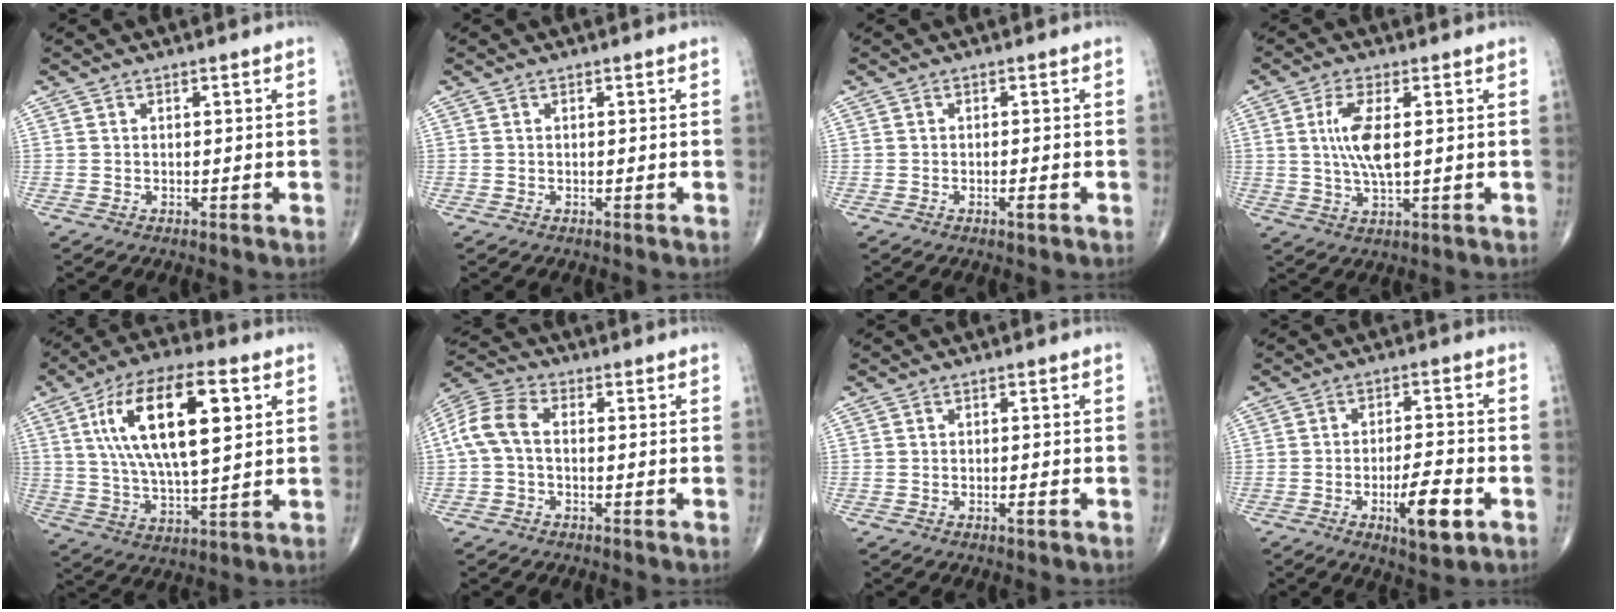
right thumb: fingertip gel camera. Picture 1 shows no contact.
{"total": 0.0}
{"total": 1.4, "force": [-0.7, 0.3, 1.2], "torque": [-0.021, 0.001, -0.012]}
{"total": 7.7, "force": [1.2, 2.6, 7.2], "torque": [-0.158, -0.006, 0.025]}
{"total": 20.0, "force": [5.9, 7.8, 17.5], "torque": [-0.306, 0.001, 0.101]}
{"total": 7.8, "force": [-0.3, 4.7, 6.1], "torque": [-0.133, 0.024, -0.016]}
{"total": 1.2, "force": [-0.6, 0.3, 1.0], "torque": [-0.017, 0.001, -0.009]}
{"total": 9.0, "force": [-3.5, 2.7, 7.9], "torque": [-0.125, 0.012, -0.053]}